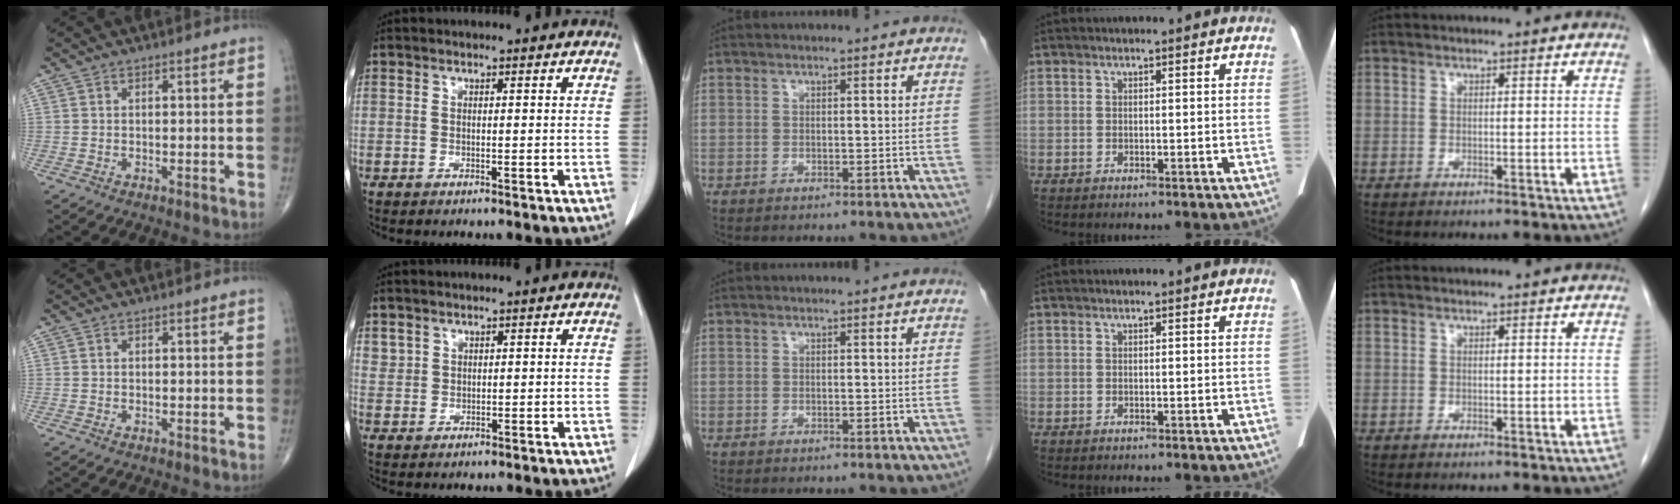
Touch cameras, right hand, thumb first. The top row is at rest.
{"index": {"total": 1.8, "force": [1.2, 1.4, 0.1], "torque": [0.011, 0.003, 0.020]}}